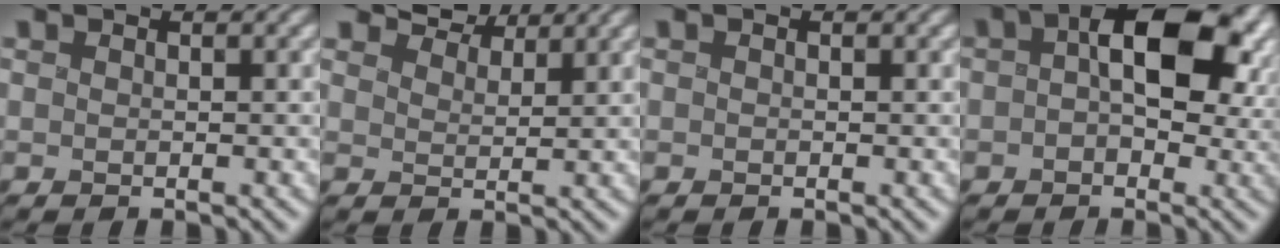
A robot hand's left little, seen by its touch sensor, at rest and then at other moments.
{"total": 4.2, "force": [3.8, 1.2, 1.2], "torque": [-0.035, 0.006, 0.067]}
{"total": 0.0}
{"total": 11.3, "force": [1.9, 6.5, 9.1], "torque": [-0.137, 0.006, 0.024]}